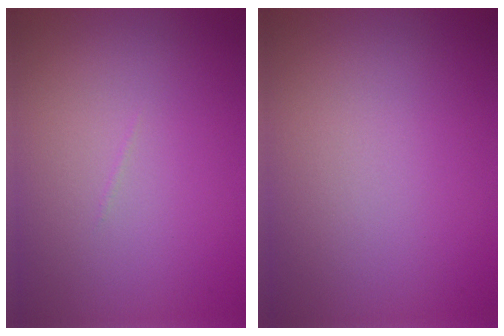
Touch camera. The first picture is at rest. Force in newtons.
{"total": 0.0}